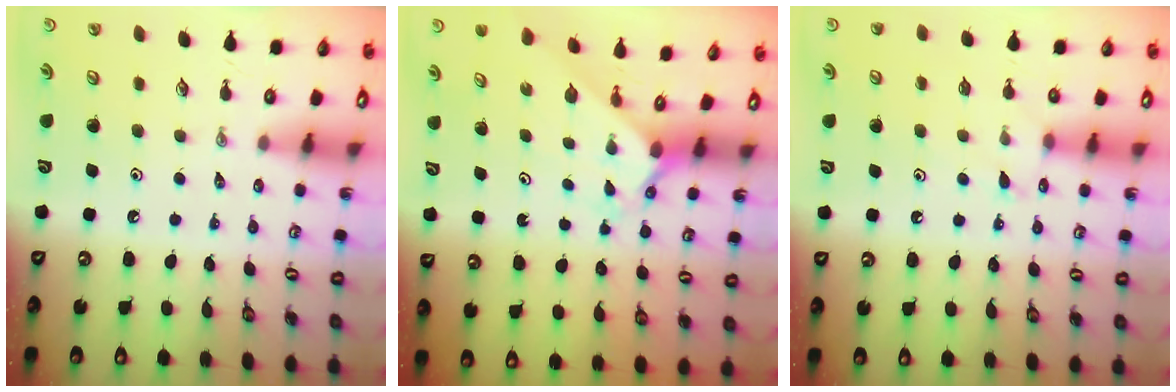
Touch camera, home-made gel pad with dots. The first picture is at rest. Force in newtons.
{"total": 1.8, "press": 1.8, "slide": 0.2}
{"total": 5.8, "press": 5.7, "slide": 0.5}